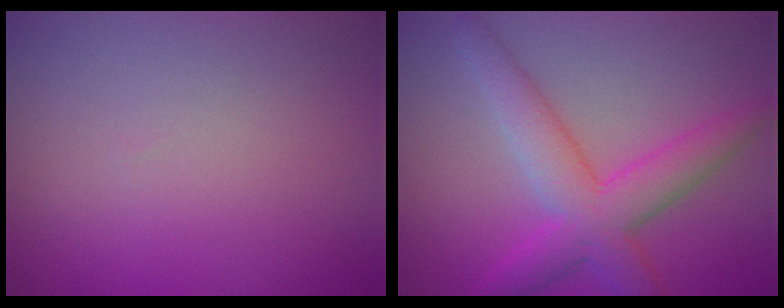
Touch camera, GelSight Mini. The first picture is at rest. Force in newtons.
{"total": 5.8, "press": 5.8, "slide": 0.2}